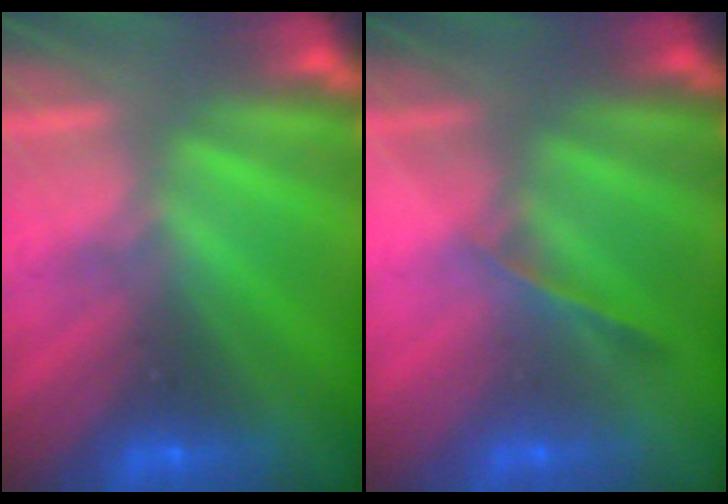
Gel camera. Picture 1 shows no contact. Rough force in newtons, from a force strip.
{"total": 1.2}